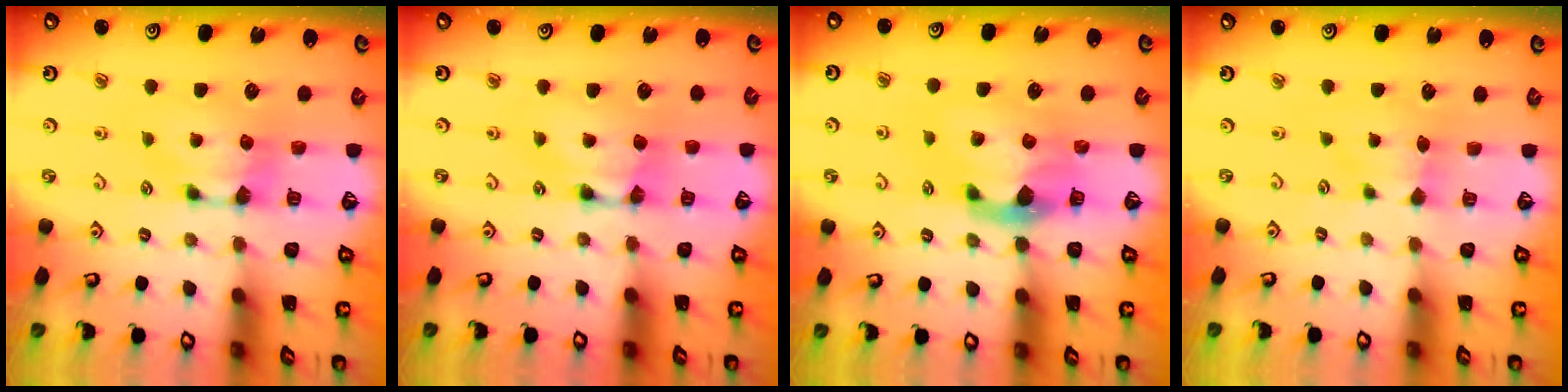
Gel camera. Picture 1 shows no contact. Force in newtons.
{"total": 1.9, "press": 1.9, "slide": 0.2}
{"total": 2.7, "press": 2.4, "slide": 1.3}
{"total": 1.8, "press": 1.6, "slide": 0.7}